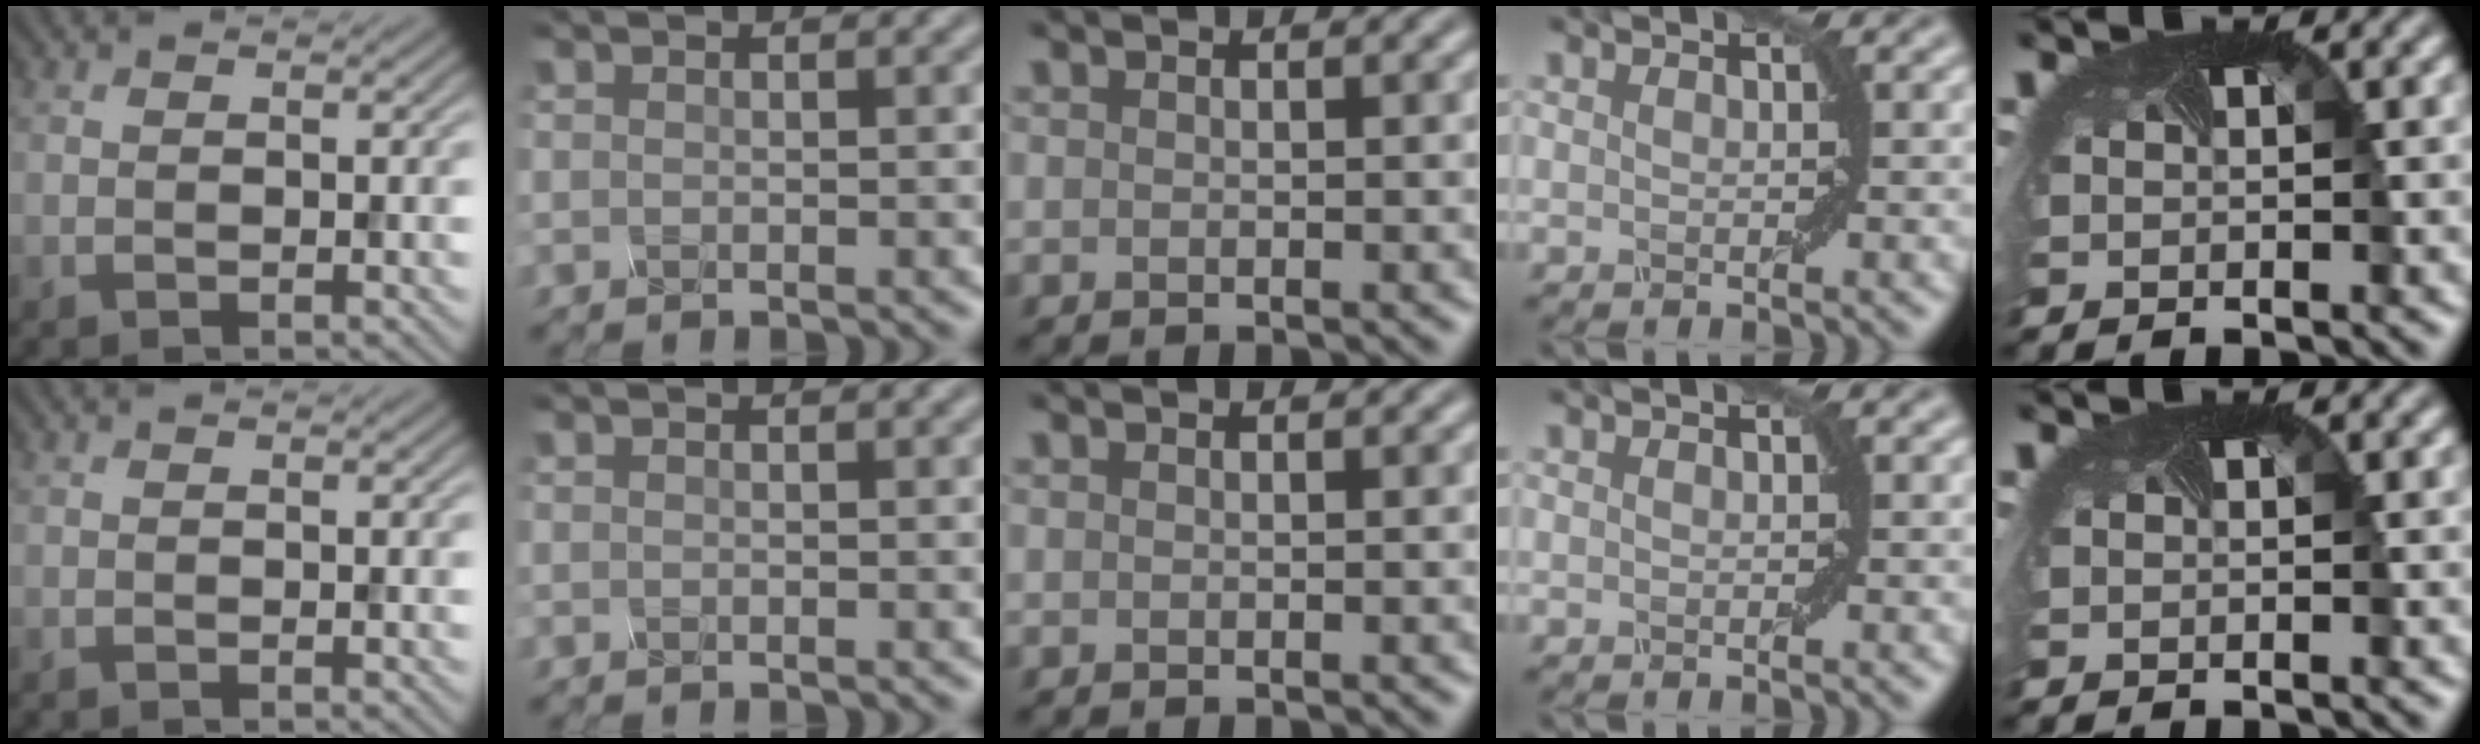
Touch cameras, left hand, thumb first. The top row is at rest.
{}